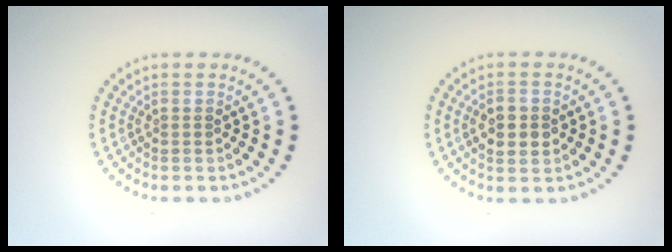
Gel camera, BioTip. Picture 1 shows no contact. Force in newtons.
{"total": 2.3, "press": 2.3, "slide": 0.1}